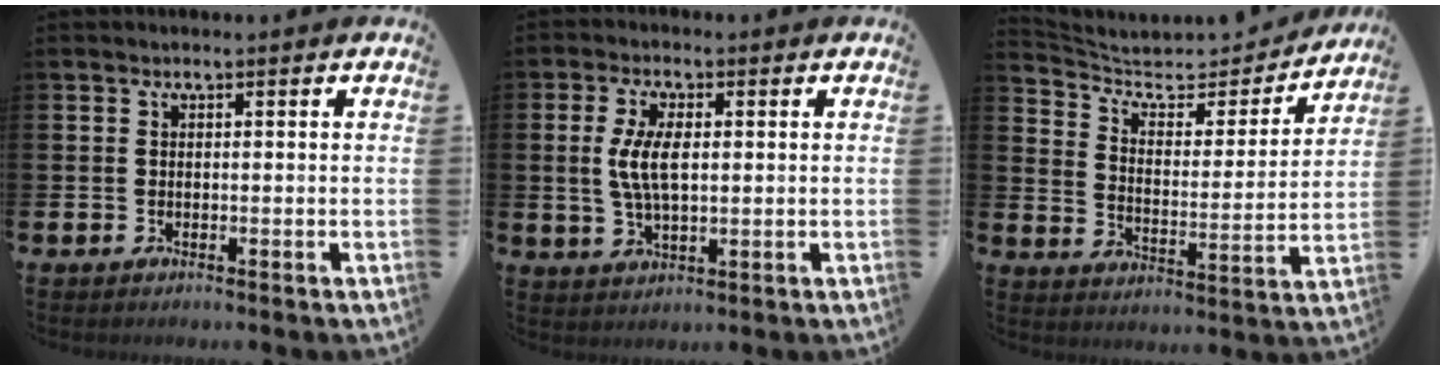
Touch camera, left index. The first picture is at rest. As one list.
[{"total": 5.7, "force": [0.9, 2.6, 5.0], "torque": [-0.104, 0.005, 0.011]}, {"total": 6.5, "force": [5.7, 2.5, 2.0], "torque": [-0.063, -0.049, 0.090]}]